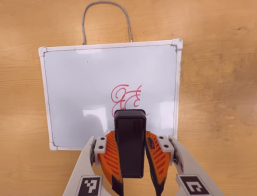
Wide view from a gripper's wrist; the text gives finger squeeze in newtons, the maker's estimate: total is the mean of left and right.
{"total": 9.6, "left": 6.9, "right": 12.3}